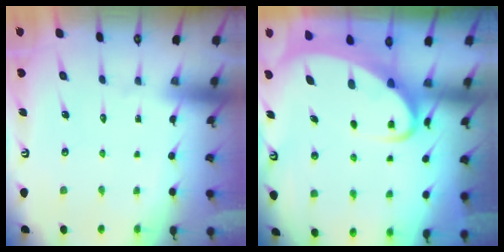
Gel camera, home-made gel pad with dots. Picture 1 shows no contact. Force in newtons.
{"total": 5.3, "press": 5.2, "slide": 0.8}